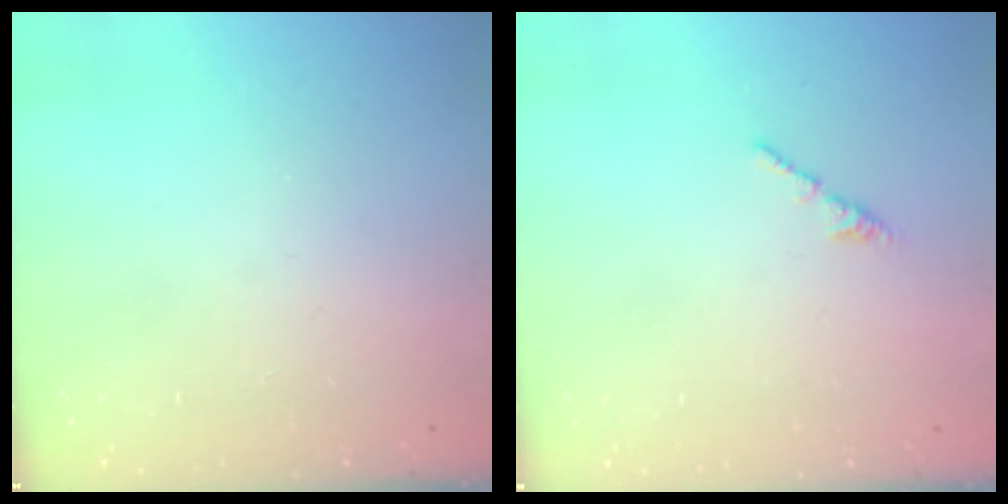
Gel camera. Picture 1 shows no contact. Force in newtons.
{"total": 0.8, "press": 0.7, "slide": 0.5}